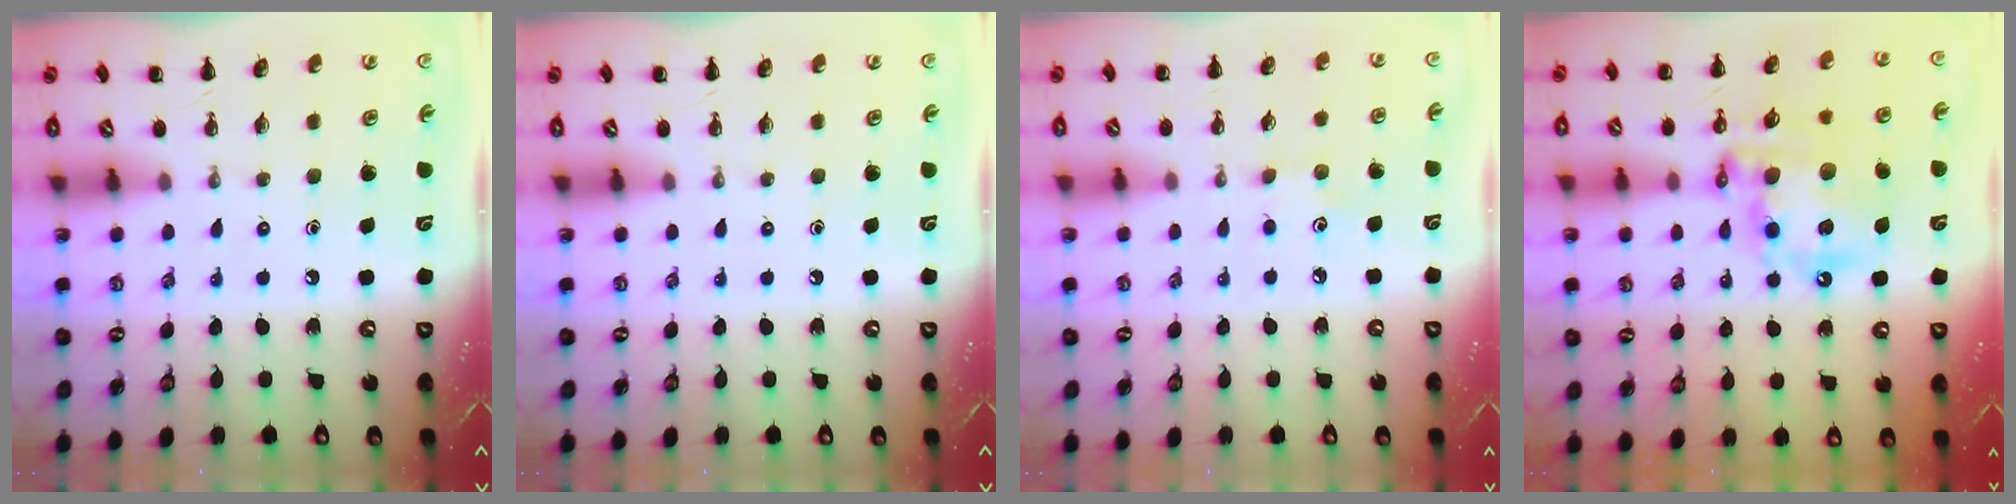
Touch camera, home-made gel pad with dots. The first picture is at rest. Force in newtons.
{"total": 0.0}
{"total": 4.4, "press": 4.2, "slide": 1.1}
{"total": 17.5, "press": 17.1, "slide": 3.7}